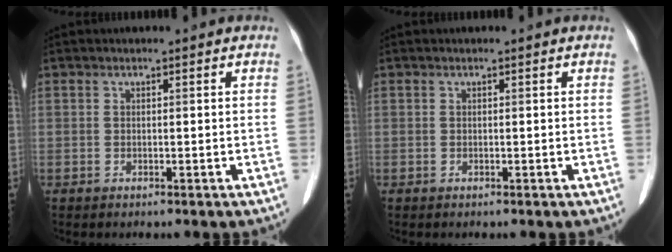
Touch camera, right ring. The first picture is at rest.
{"total": 0.0}